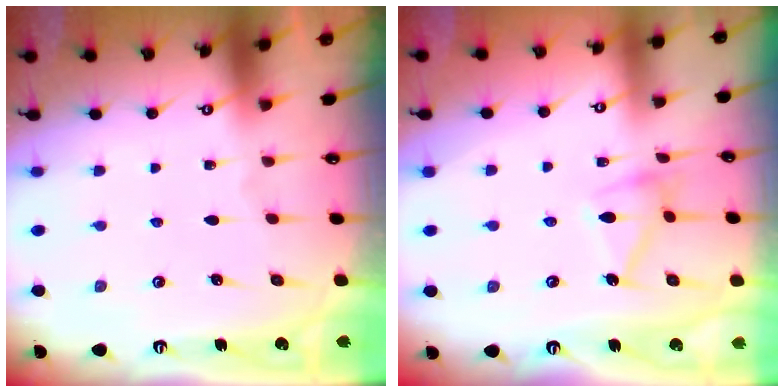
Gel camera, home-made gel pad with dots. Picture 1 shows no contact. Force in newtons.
{"total": 12.3, "press": 12.3, "slide": 0.2}